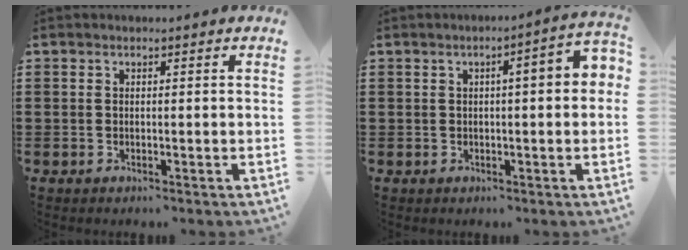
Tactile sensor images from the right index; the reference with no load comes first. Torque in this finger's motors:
{"motor_torque": [1.24, -0.16, 0.67, 0.05]}